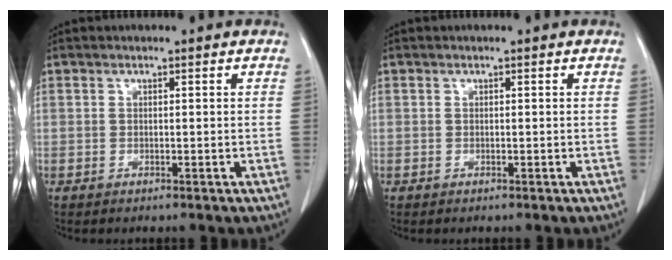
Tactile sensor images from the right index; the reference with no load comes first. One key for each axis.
{"total": 0.0}